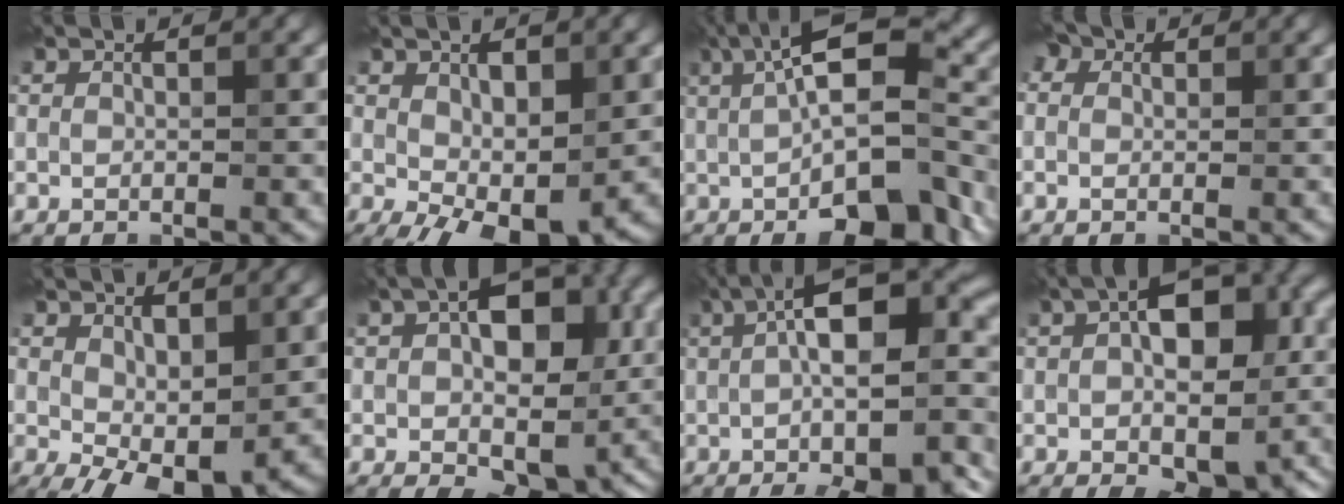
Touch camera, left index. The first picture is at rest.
{"total": 8.5, "force": [-2.0, 4.4, 7.0], "torque": [-0.115, -0.014, -0.021]}
{"total": 13.3, "force": [-1.3, 4.4, 12.5], "torque": [-0.173, 0.014, -0.009]}
{"total": 2.3, "force": [0.9, 1.8, 1.1], "torque": [-0.009, 0.015, -0.016]}
{"total": 6.8, "force": [-1.3, 3.5, 5.7], "torque": [-0.110, -0.014, -0.009]}
{"total": 14.0, "force": [0.1, 8.3, 11.3], "torque": [-0.144, -0.004, 0.014]}
{"total": 15.2, "force": [-2.3, 5.0, 14.2], "torque": [-0.181, 0.020, -0.016]}
{"total": 15.0, "force": [-1.0, 8.3, 12.5], "torque": [-0.168, 0.001, -0.001]}